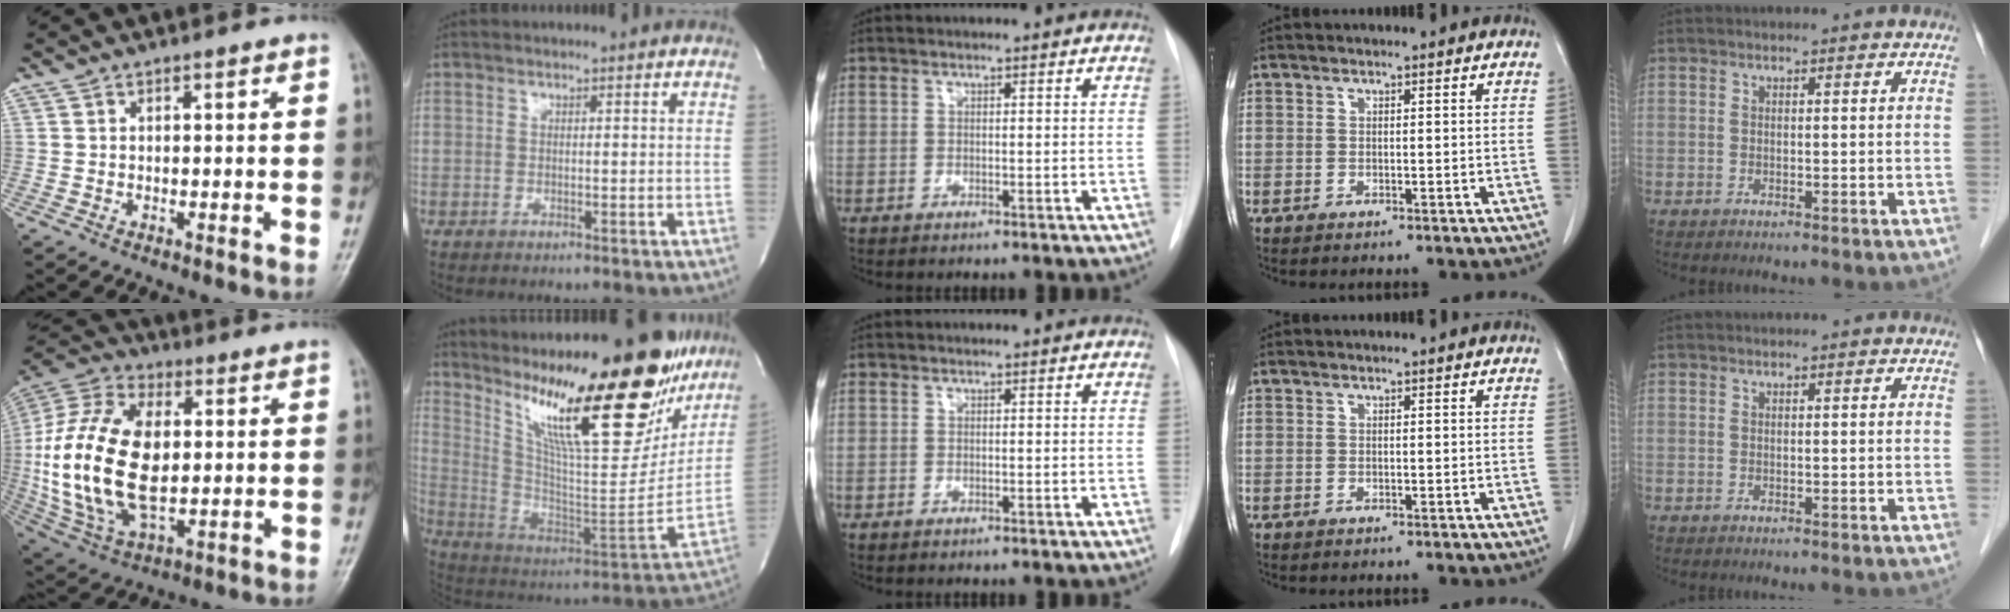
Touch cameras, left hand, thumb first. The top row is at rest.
{"thumb": {"total": 23.0, "force": [0.7, 12.6, 19.2], "torque": [-0.402, -0.004, 0.017]}, "index": {"total": 29.7, "force": [20.9, 6.4, 20.1], "torque": [-0.334, -0.024, 0.321]}}